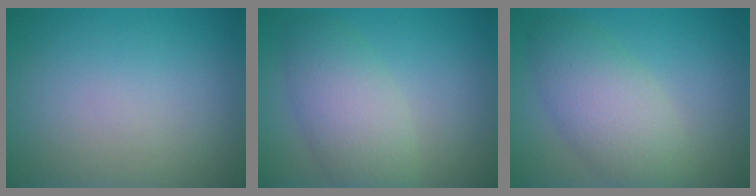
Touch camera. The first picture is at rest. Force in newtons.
{"total": 3.7, "press": 3.7, "slide": 0.3}
{"total": 5.4, "press": 5.4, "slide": 0.3}